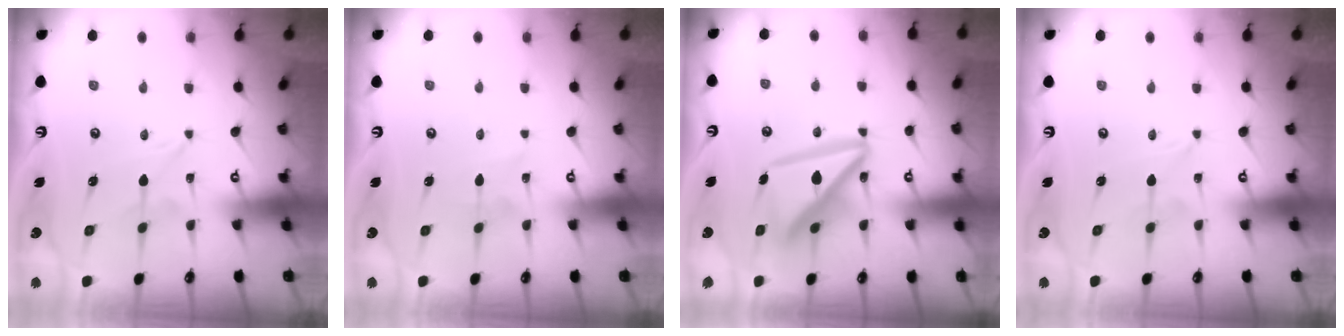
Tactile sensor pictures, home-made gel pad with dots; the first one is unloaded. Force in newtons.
{"total": 2.8, "press": 2.7, "slide": 0.3}
{"total": 14.9, "press": 14.8, "slide": 1.8}
{"total": 0.0}